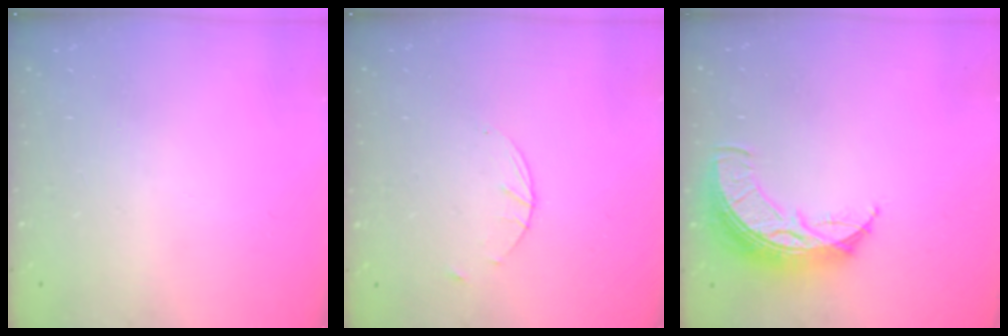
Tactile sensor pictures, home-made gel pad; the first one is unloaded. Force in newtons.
{"total": 1.7, "press": 1.7, "slide": 0.3}
{"total": 10.9, "press": 10.9, "slide": 0.7}